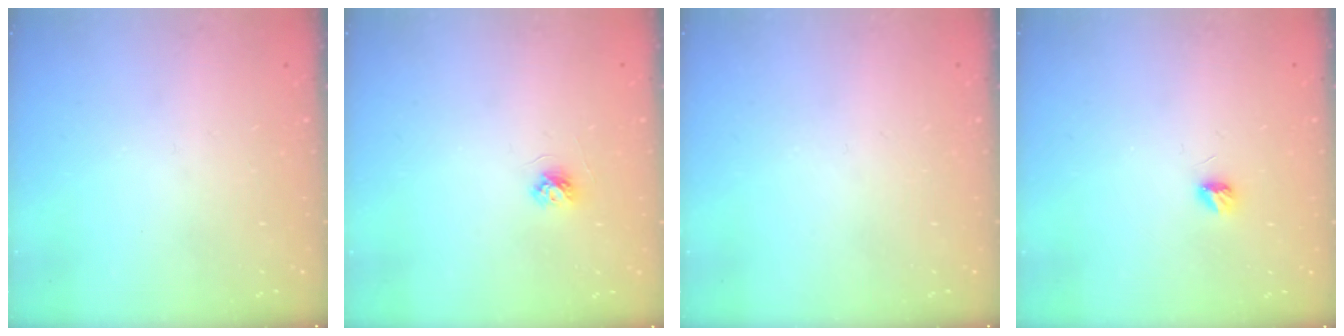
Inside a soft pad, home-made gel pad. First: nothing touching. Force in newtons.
{"total": 3.7, "press": 3.6, "slide": 0.4}
{"total": 0.0}
{"total": 3.8, "press": 3.7, "slide": 0.5}